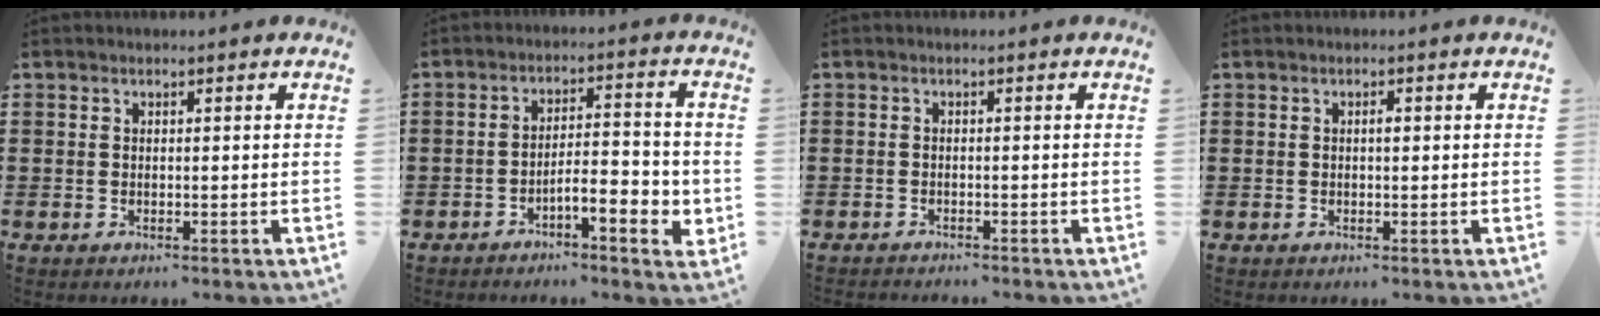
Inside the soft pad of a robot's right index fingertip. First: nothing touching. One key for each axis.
{"total": 5.7, "fx": -2.9, "fy": 1.7, "fz": 4.7, "tx": -0.070, "ty": 0.003, "tz": -0.052}
{"total": 0.9, "fx": -0.9, "fy": 0.0, "fz": 0.0, "tx": -0.003, "ty": 0.000, "tz": -0.019}
{"total": 1.0, "fx": 0.1, "fy": 0.3, "fz": 0.9, "tx": -0.018, "ty": -0.001, "tz": 0.001}